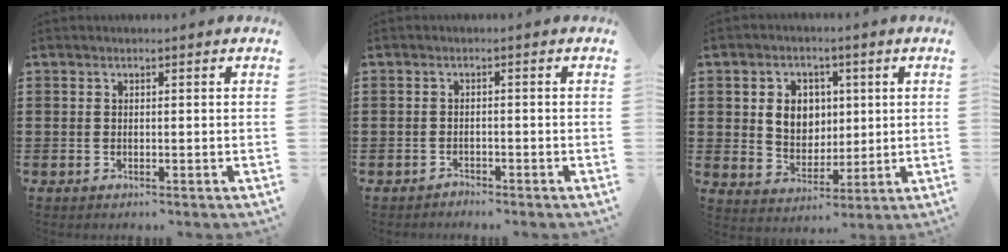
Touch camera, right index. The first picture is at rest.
{"total": 1.2, "force": [-1.1, 0.3, -0.1], "torque": [-0.003, 0.005, -0.025]}
{"total": 6.2, "force": [1.3, 5.4, 2.7], "torque": [-0.061, 0.013, 0.019]}